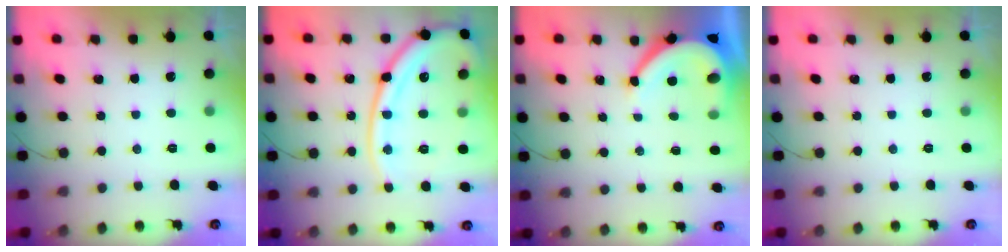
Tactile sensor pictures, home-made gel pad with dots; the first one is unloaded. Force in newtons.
{"total": 17.9, "press": 17.8, "slide": 2.1}
{"total": 8.5, "press": 8.5, "slide": 1.1}
{"total": 0.0}